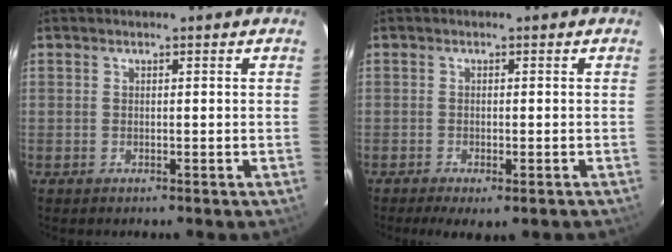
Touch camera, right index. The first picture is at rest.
{"total": 5.4, "force": [-3.8, 1.6, 3.6], "torque": [-0.074, -0.021, -0.056]}